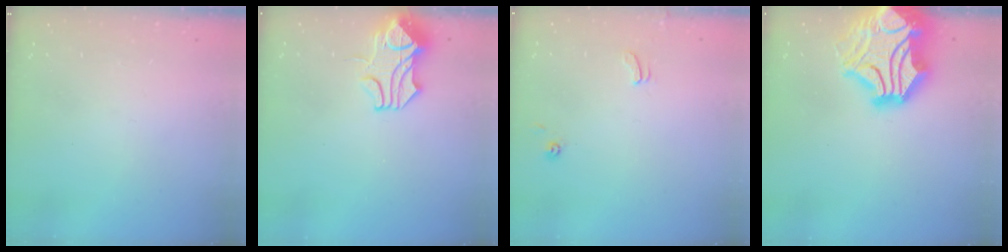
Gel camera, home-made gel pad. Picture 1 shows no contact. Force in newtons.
{"total": 1.4, "press": 0.3, "slide": 1.4}
{"total": 0.9, "press": 0.8, "slide": 0.4}
{"total": 14.1, "press": 13.9, "slide": 2.4}